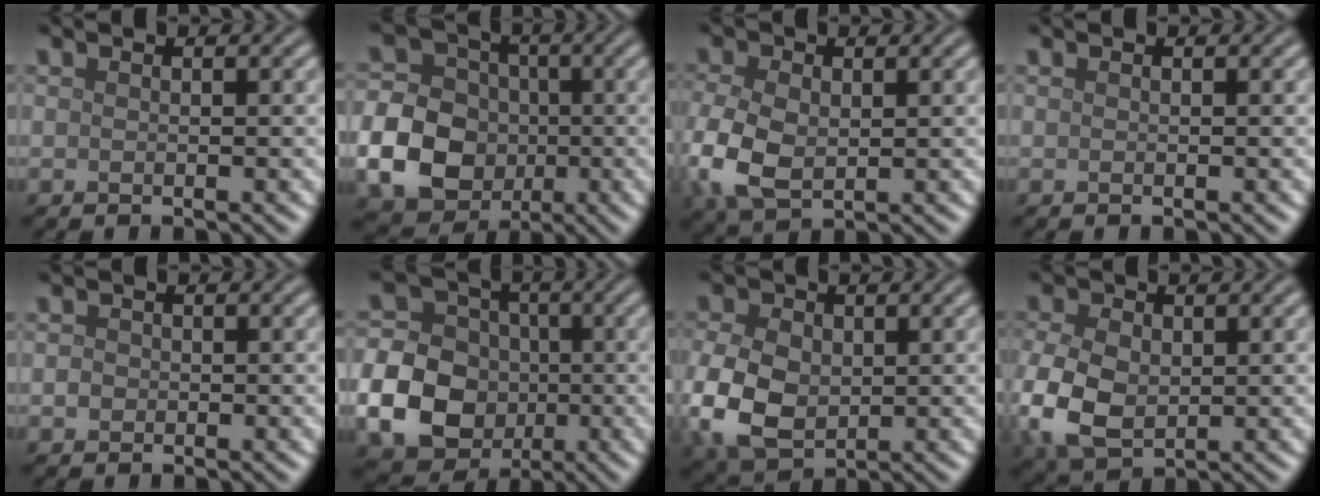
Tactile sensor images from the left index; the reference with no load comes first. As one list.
[{"total": 9.2, "force": [-2.1, 7.7, 4.5], "torque": [-0.086, -0.009, -0.057]}, {"total": 6.1, "force": [-0.9, 4.1, 4.4], "torque": [-0.117, -0.007, -0.019]}, {"total": 0.0}, {"total": 0.8, "force": [-0.2, 0.8, 0.2], "torque": [-0.002, -0.002, -0.006]}, {"total": 10.6, "force": [-2.3, 9.1, 5.0], "torque": [-0.096, -0.022, -0.065]}, {"total": 7.9, "force": [-0.8, 5.6, 5.5], "torque": [-0.142, -0.004, -0.022]}, {"total": 7.1, "force": [-0.9, 4.9, 5.1], "torque": [-0.132, -0.006, -0.019]}]